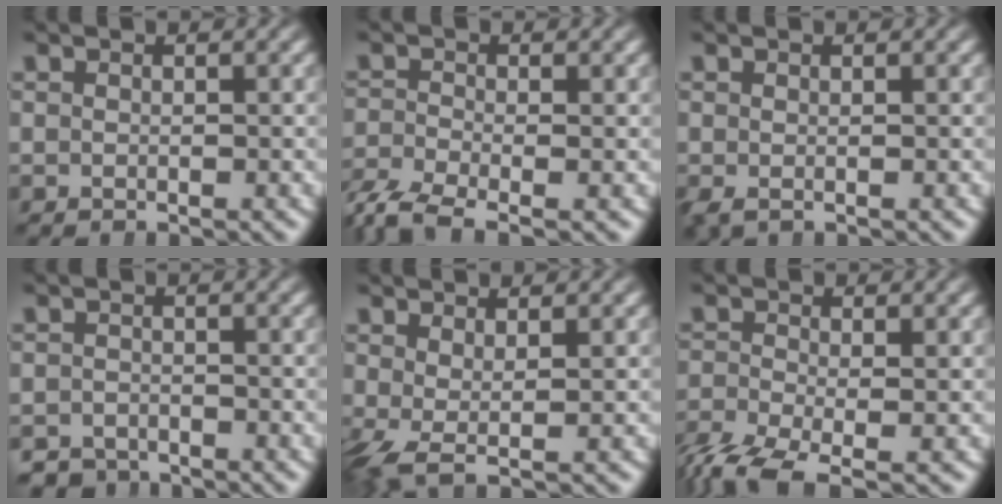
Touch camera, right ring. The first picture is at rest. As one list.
[{"total": 4.4, "force": [-3.0, 2.0, 2.6], "torque": [-0.057, -0.026, -0.037]}, {"total": 0.6, "force": [-0.3, 0.3, 0.4], "torque": [-0.013, -0.010, -0.001]}, {"total": 2.7, "force": [-2.6, 0.7, -0.3], "torque": [0.005, -0.020, -0.043]}, {"total": 2.3, "force": [-0.7, 0.8, 2.1], "torque": [-0.058, -0.031, 0.009]}, {"total": 4.2, "force": [-3.0, 1.4, 2.5], "torque": [-0.054, -0.031, -0.036]}]